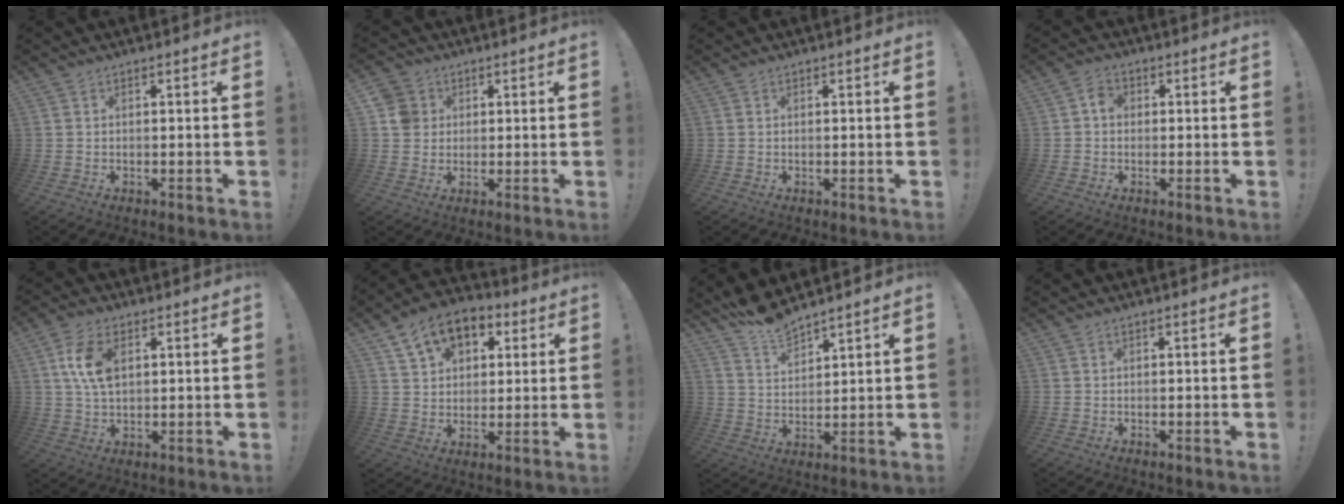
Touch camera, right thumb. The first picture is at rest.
{"total": 6.2, "force": [1.6, 5.7, 1.8], "torque": [-0.029, -0.001, 0.033]}
{"total": 0.0}
{"total": 3.5, "force": [-0.2, 2.6, 2.3], "torque": [-0.038, 0.011, -0.005]}
{"total": 9.6, "force": [2.7, 5.7, 7.2], "torque": [-0.141, 0.005, 0.051]}
{"total": 12.2, "force": [5.9, 8.7, 6.2], "torque": [-0.095, -0.023, 0.116]}
{"total": 7.6, "force": [7.2, 1.3, 2.1], "torque": [-0.051, -0.047, 0.135]}
{"total": 0.0}